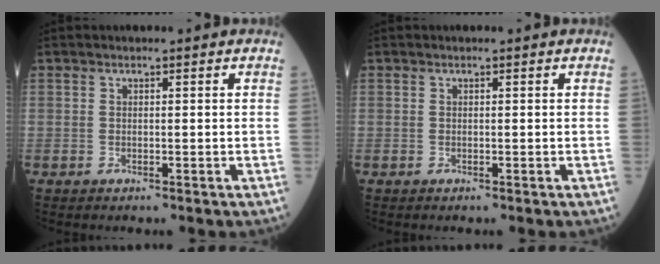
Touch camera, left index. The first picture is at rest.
{"total": 0.0}